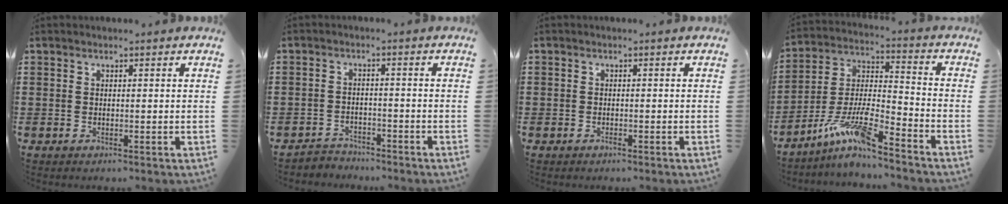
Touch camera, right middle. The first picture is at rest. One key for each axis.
{"total": 2.8, "fx": -2.7, "fy": 0.7, "fz": -0.4, "tx": -0.002, "ty": 0.000, "tz": -0.060}
{"total": 0.8, "fx": -0.6, "fy": 0.4, "fz": 0.1, "tx": -0.003, "ty": 0.001, "tz": -0.013}
{"total": 9.8, "fx": -7.8, "fy": 0.9, "fz": 5.9, "tx": -0.137, "ty": -0.009, "tz": -0.157}